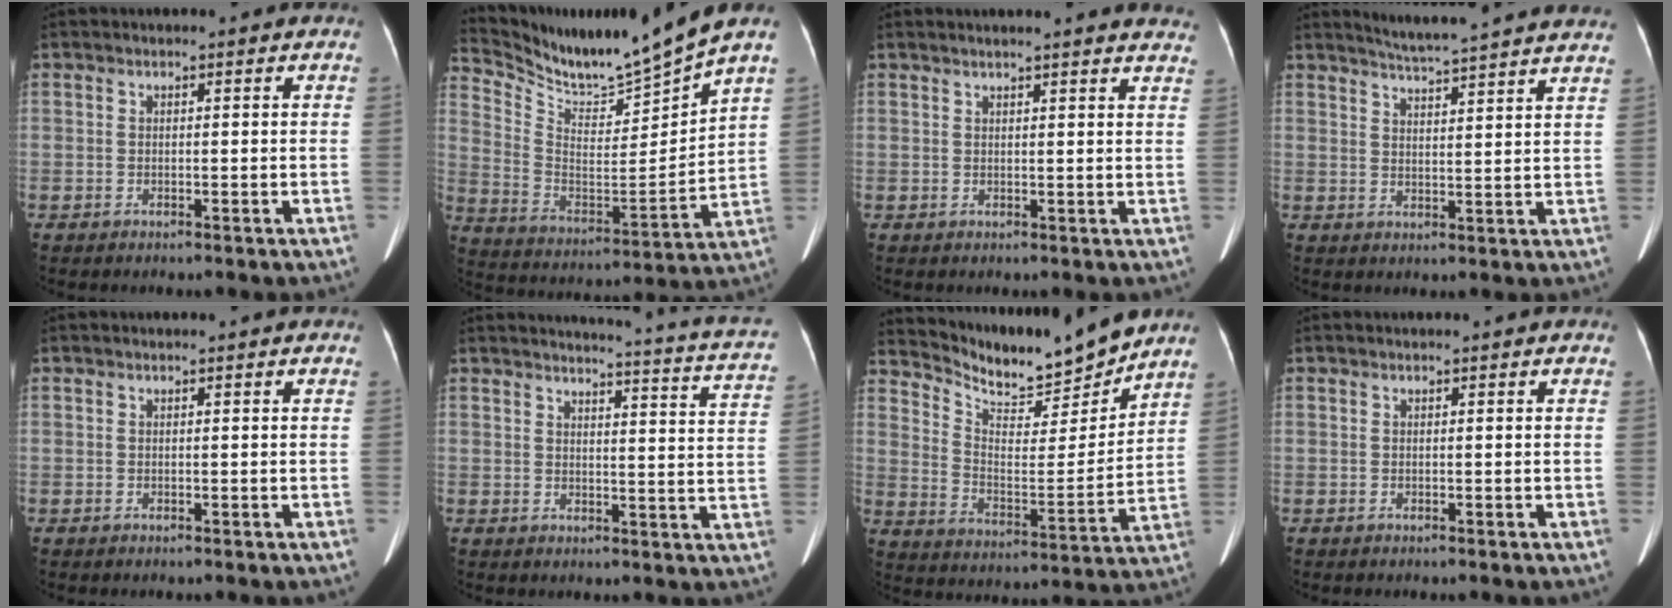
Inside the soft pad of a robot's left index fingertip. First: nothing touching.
{"total": 13.2, "force": [12.4, -2.0, 4.1], "torque": [-0.092, -0.040, 0.236]}
{"total": 14.5, "force": [13.6, 1.0, 4.9], "torque": [-0.052, -0.012, 0.150]}
{"total": 14.3, "force": [13.3, -0.5, 5.1], "torque": [-0.088, -0.015, 0.168]}
{"total": 0.0}
{"total": 16.2, "force": [15.1, -0.2, 5.9], "torque": [-0.070, -0.080, 0.149]}
{"total": 14.1, "force": [13.6, 1.5, 3.6], "torque": [-0.078, -0.018, 0.224]}
{"total": 0.0}